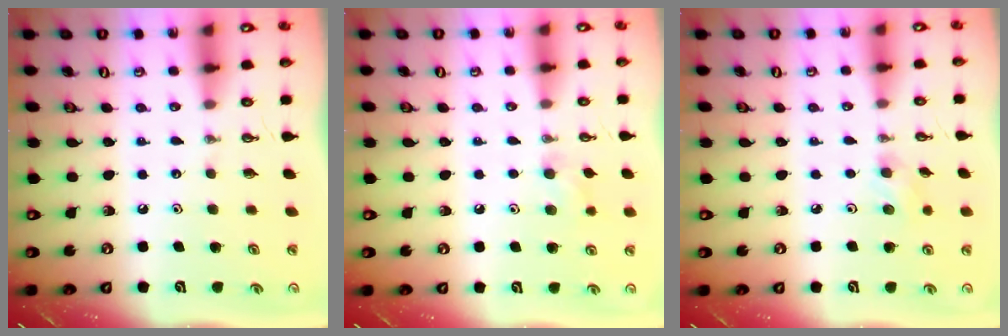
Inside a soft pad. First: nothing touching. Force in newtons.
{"total": 6.9, "press": 6.7, "slide": 1.3}
{"total": 4.0, "press": 3.8, "slide": 1.1}